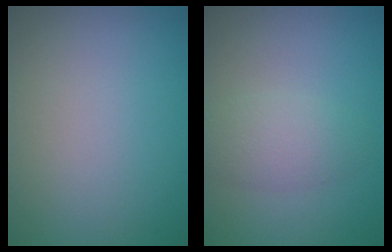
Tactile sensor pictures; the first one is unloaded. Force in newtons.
{"total": 2.8, "press": 2.8, "slide": 0.2}